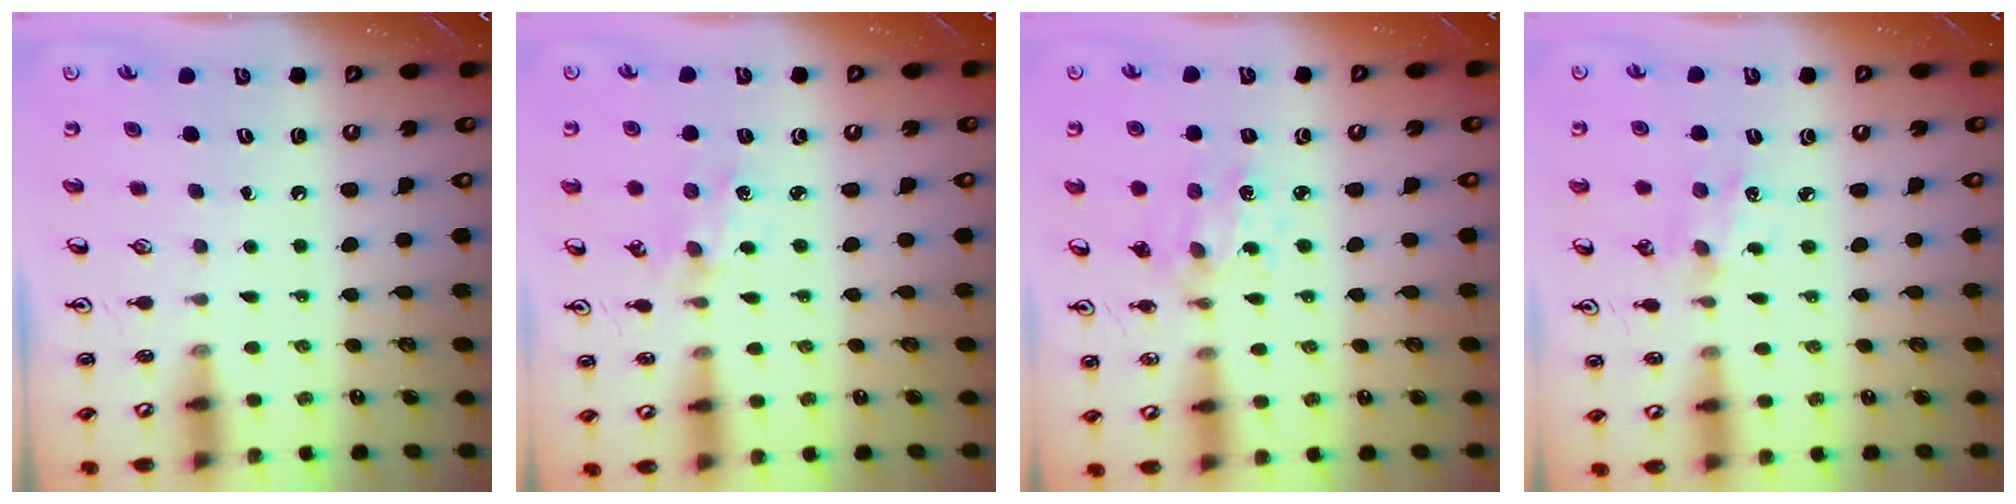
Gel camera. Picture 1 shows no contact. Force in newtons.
{"total": 1.0, "press": 1.0, "slide": 0.2}
{"total": 2.5, "press": 2.5, "slide": 0.6}
{"total": 2.9, "press": 2.8, "slide": 0.8}